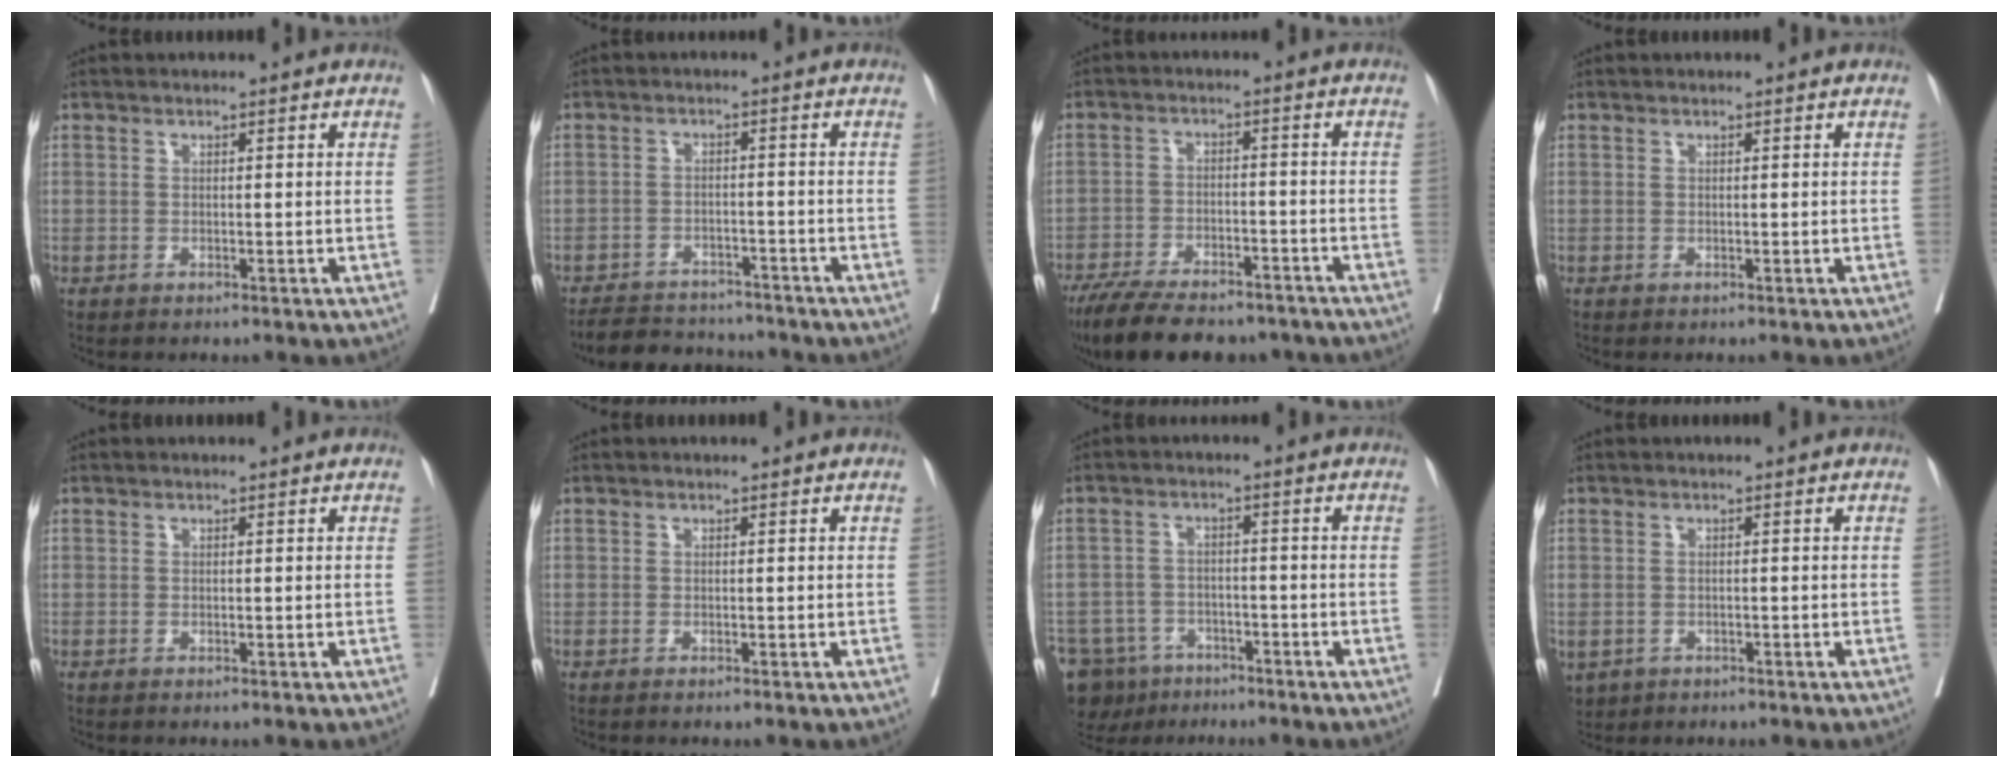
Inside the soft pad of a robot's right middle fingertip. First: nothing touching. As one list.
[{"total": 8.4, "force": [-7.9, 2.5, 1.5], "torque": [-0.021, 0.004, -0.114]}, {"total": 15.9, "force": [-13.1, 5.1, 7.5], "torque": [-0.150, -0.010, -0.197]}, {"total": 0.0}, {"total": 0.0}, {"total": 0.6, "force": [-0.5, 0.0, 0.4], "torque": [-0.001, 0.000, -0.007]}, {"total": 9.1, "force": [-6.8, 5.7, 1.9], "torque": [-0.039, 0.000, -0.104]}, {"total": 5.9, "force": [-2.8, 4.7, 2.3], "torque": [-0.070, -0.008, -0.037]}]